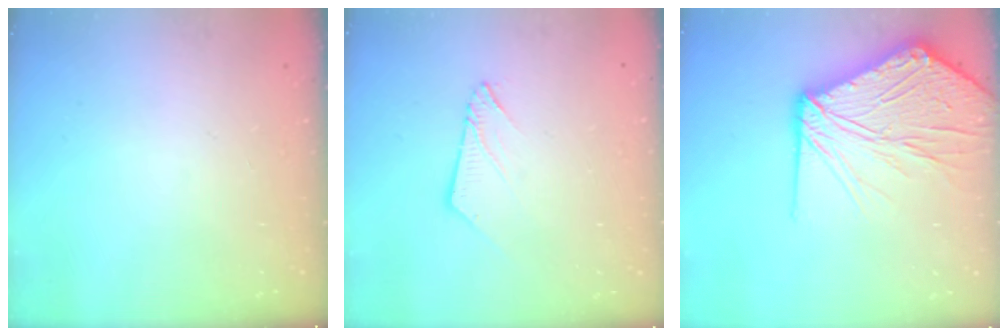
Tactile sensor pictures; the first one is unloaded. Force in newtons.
{"total": 5.3, "press": 5.3, "slide": 0.4}
{"total": 21.9, "press": 21.7, "slide": 2.3}